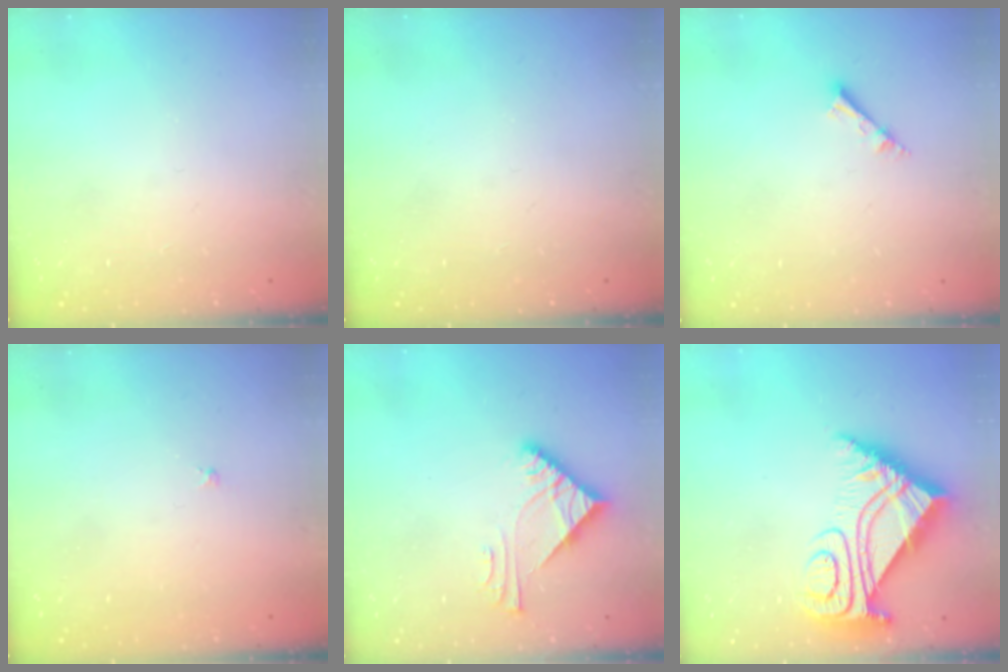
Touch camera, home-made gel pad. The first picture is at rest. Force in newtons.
{"total": 0.0}
{"total": 2.5, "press": 2.5, "slide": 0.1}
{"total": 1.0, "press": 0.9, "slide": 0.3}
{"total": 6.6, "press": 6.6, "slide": 0.5}
{"total": 11.0, "press": 10.9, "slide": 1.0}